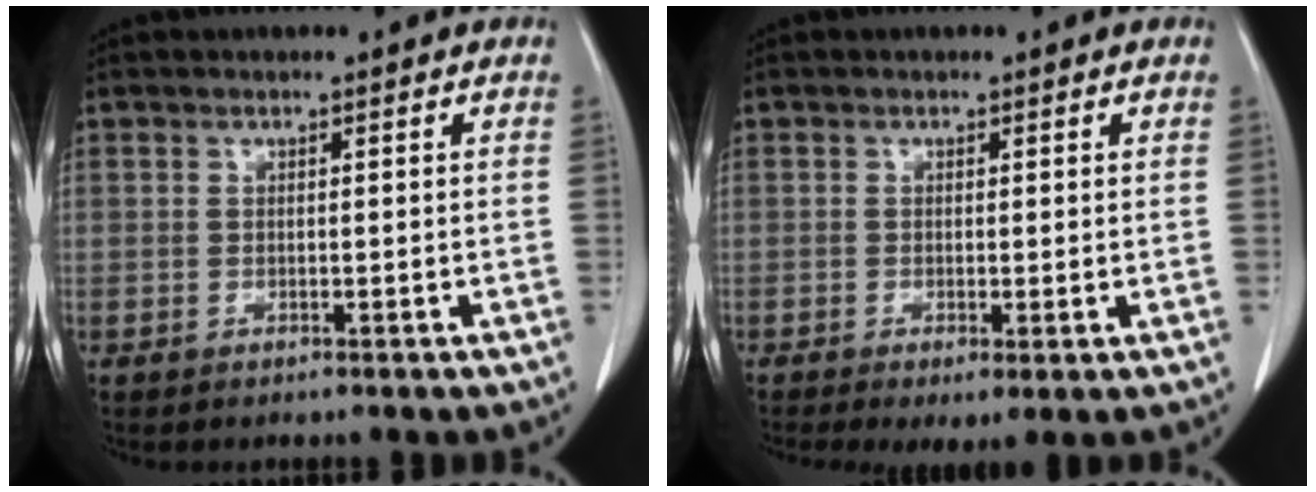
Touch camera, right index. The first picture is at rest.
{"total": 3.1, "force": [-1.0, 0.9, 2.8], "torque": [-0.042, -0.010, -0.012]}